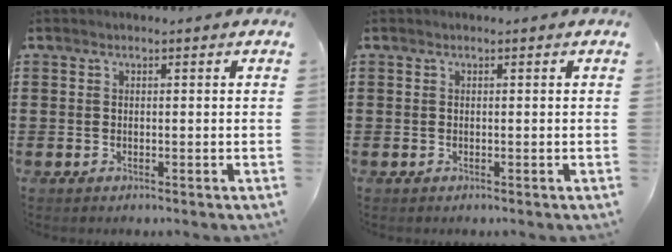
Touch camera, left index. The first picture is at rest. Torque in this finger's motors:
{"motor_torque": [0.00, 0.00, 0.00, 0.00]}